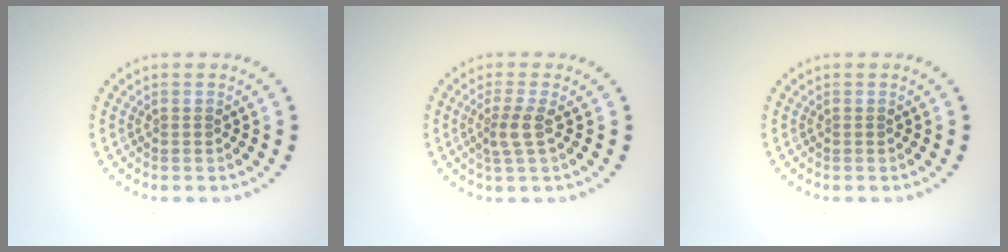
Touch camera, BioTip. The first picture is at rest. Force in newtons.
{"total": 2.1, "press": 1.6, "slide": 1.4}
{"total": 0.0}